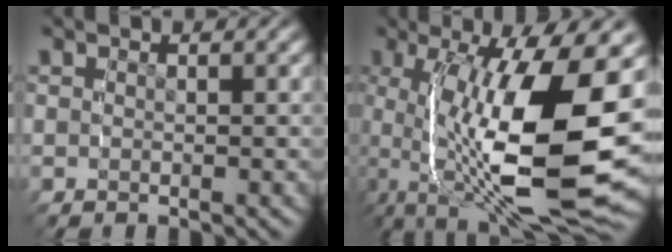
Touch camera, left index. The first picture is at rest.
{"total": 13.8, "force": [-1.8, 5.9, 12.3], "torque": [-0.221, -0.025, -0.001]}